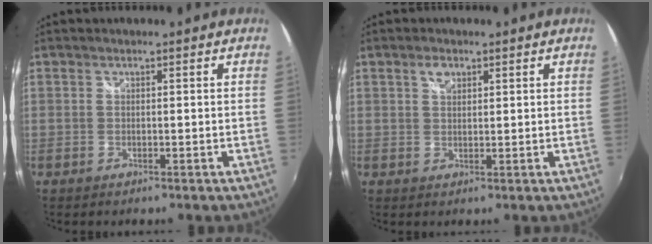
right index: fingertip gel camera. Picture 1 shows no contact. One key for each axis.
{"total": 2.3, "fx": 1.3, "fy": 1.4, "fz": 1.4, "tx": -0.022, "ty": 0.005, "tz": 0.021}